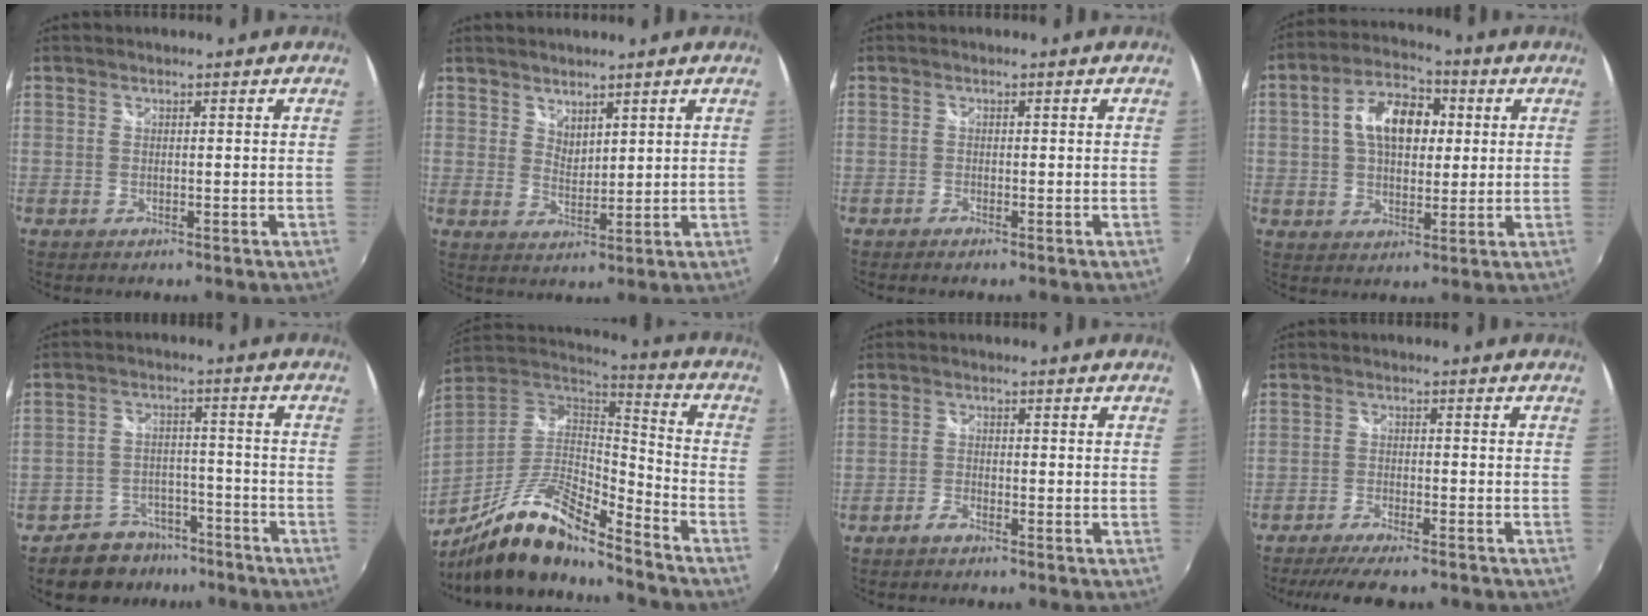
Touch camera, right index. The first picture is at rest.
{"total": 3.2, "force": [2.8, 1.4, 0.9], "torque": [-0.011, -0.002, 0.050]}
{"total": 0.7, "force": [-0.6, 0.1, 0.3], "torque": [-0.006, -0.002, -0.013]}
{"total": 11.4, "force": [2.3, 6.9, 8.8], "torque": [-0.155, 0.026, 0.033]}
{"total": 8.8, "force": [-7.0, 5.1, 1.3], "torque": [-0.035, 0.023, -0.099]}
{"total": 18.1, "force": [-12.5, 4.0, 12.4], "torque": [-0.240, -0.020, -0.237]}
{"total": 1.7, "force": [-1.5, 0.4, 0.7], "torque": [-0.021, 0.003, -0.032]}
{"total": 9.9, "force": [-8.5, 1.6, 4.8], "torque": [-0.112, -0.017, -0.137]}